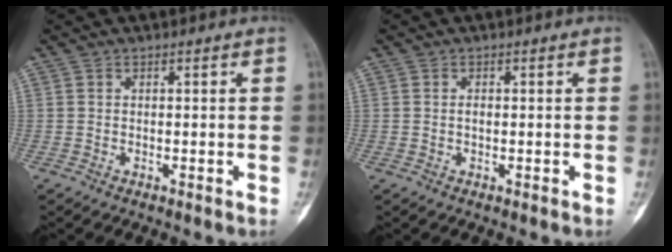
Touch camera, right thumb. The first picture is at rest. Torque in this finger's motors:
{"motor_torque": [0.10, 0.89, 0.16, -0.31, 0.00]}